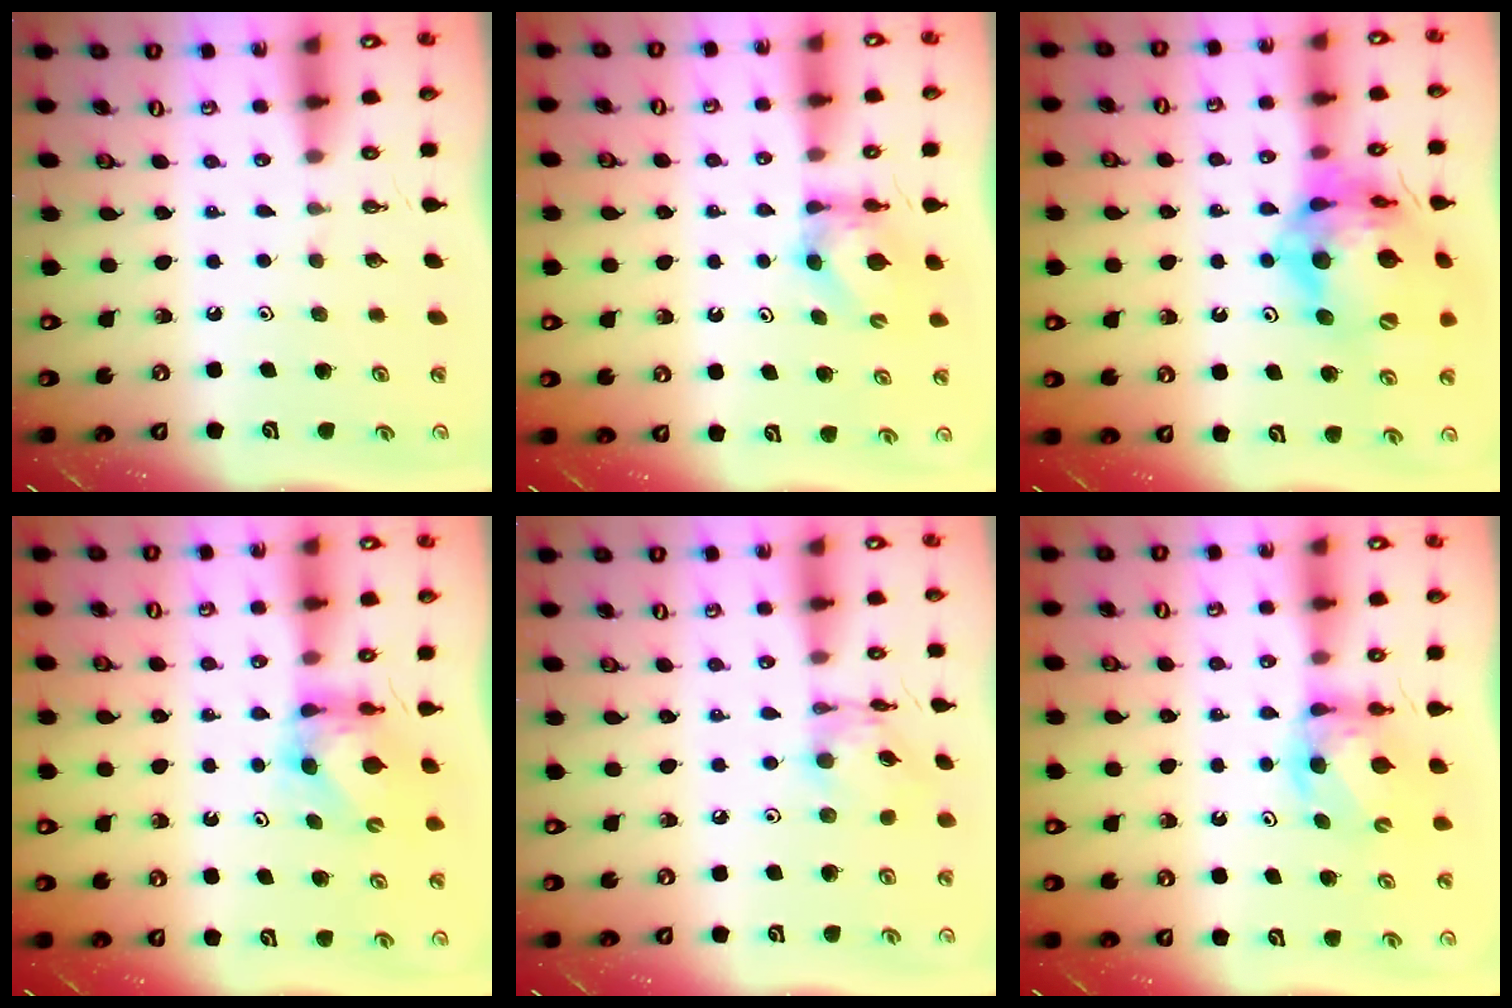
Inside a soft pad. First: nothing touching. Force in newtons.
{"total": 6.1, "press": 6.0, "slide": 0.5}
{"total": 20.7, "press": 20.5, "slide": 2.6}
{"total": 6.2, "press": 6.2, "slide": 0.6}
{"total": 8.8, "press": 8.8, "slide": 0.4}
{"total": 6.1, "press": 6.1, "slide": 0.3}